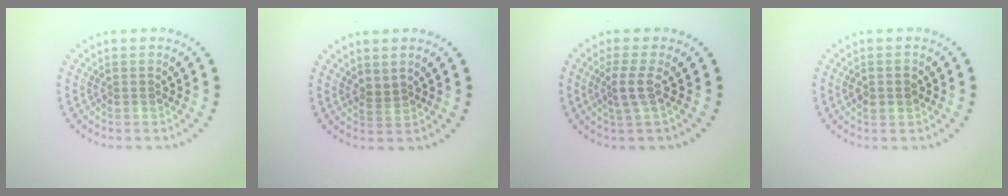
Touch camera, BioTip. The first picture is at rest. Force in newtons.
{"total": 1.1, "press": 0.8, "slide": 0.7}
{"total": 2.2, "press": 1.6, "slide": 1.5}
{"total": 1.3, "press": 1.3, "slide": 0.2}